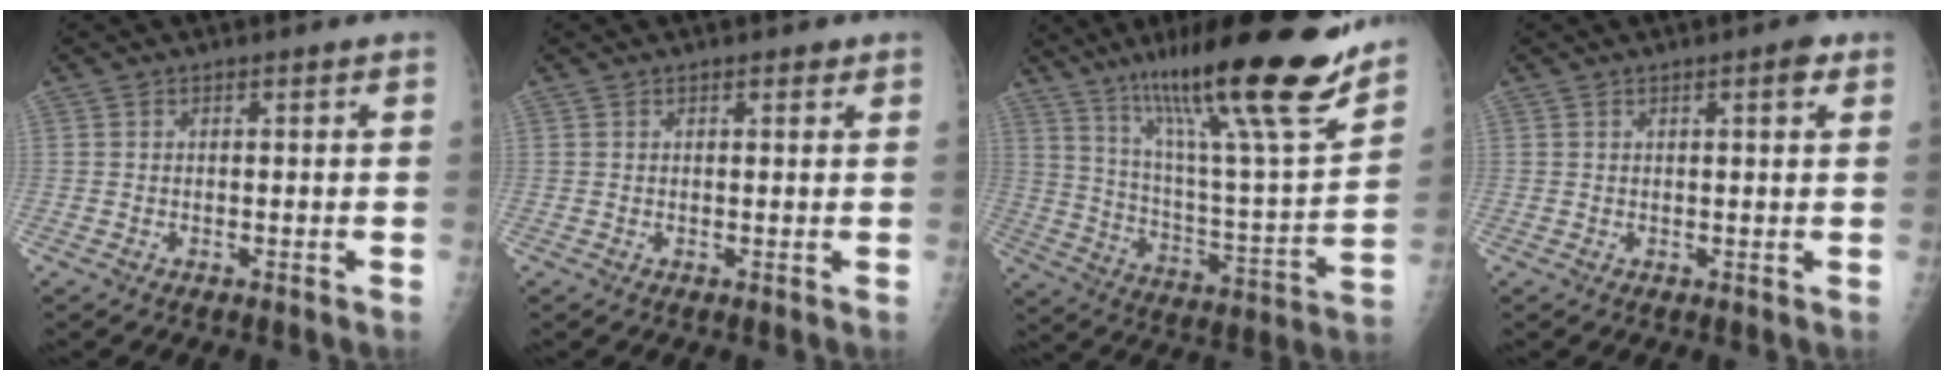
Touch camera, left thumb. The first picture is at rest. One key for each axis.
{"total": 1.4, "fx": 1.0, "fy": 0.5, "fz": 0.9, "tx": -0.008, "ty": -0.003, "tz": 0.011}
{"total": 27.2, "fx": 19.2, "fy": 2.8, "fz": 19.1, "tx": -0.288, "ty": -0.075, "tz": 0.315}
{"total": 2.6, "fx": 1.3, "fy": 0.6, "fz": 2.2, "tx": -0.026, "ty": -0.003, "tz": 0.015}